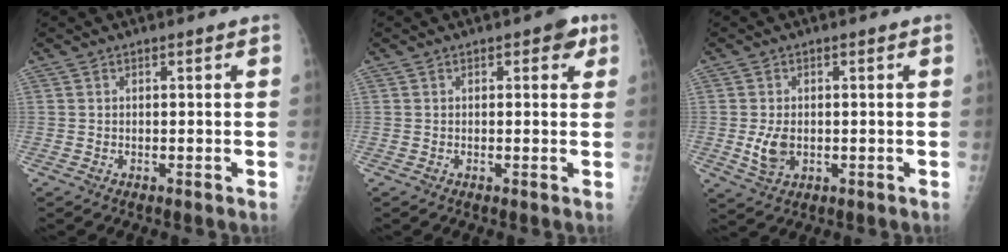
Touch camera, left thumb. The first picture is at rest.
{"total": 3.1, "force": [1.4, 1.7, 2.1], "torque": [-0.004, 0.000, 0.010]}
{"total": 4.7, "force": [-0.4, 3.1, 3.5], "torque": [-0.064, -0.008, 0.000]}